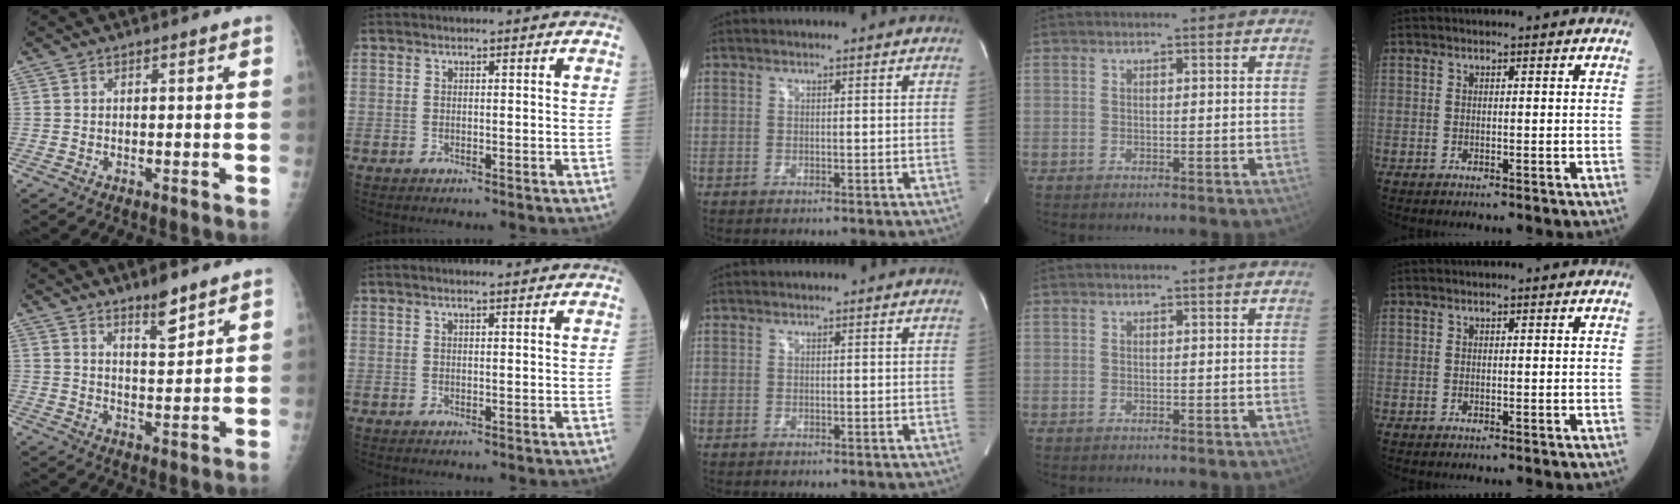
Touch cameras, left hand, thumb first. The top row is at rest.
{"thumb": {"total": 5.9, "force": [4.3, 1.4, 3.8], "torque": [-0.047, -0.035, 0.069]}, "index": {"total": 2.0, "force": [1.8, 0.0, 0.9], "torque": [-0.014, 0.015, 0.028]}}